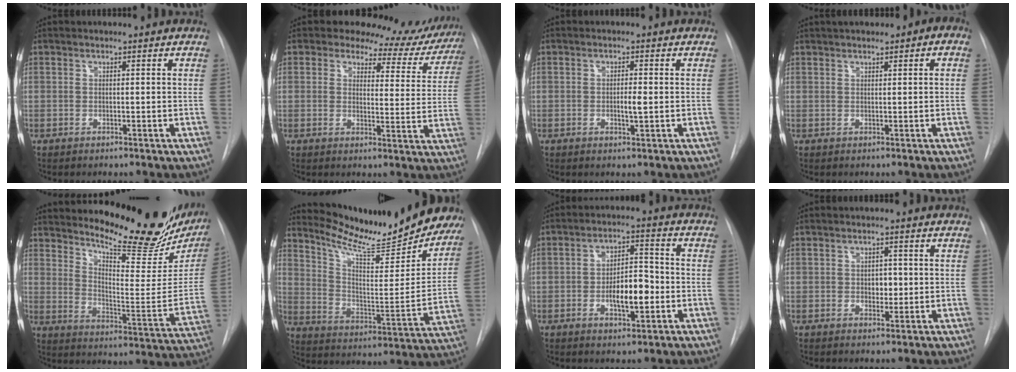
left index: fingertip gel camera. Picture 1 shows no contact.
{"total": 11.2, "force": [10.4, 4.1, 1.3], "torque": [0.014, -0.033, 0.094]}
{"total": 2.1, "force": [-0.7, 0.3, 1.9], "torque": [-0.035, -0.007, -0.012]}
{"total": 4.6, "force": [1.9, 1.7, 3.8], "torque": [-0.060, 0.019, 0.023]}
{"total": 23.8, "force": [20.3, 5.4, 11.2], "torque": [-0.166, -0.079, 0.263]}
{"total": 21.9, "force": [20.1, 3.3, 8.0], "torque": [-0.123, -0.072, 0.284]}
{"total": 7.7, "force": [-2.4, 3.0, 6.7], "torque": [-0.113, 0.005, -0.036]}
{"total": 2.3, "force": [-0.4, 1.6, 1.5], "torque": [-0.017, -0.006, -0.005]}